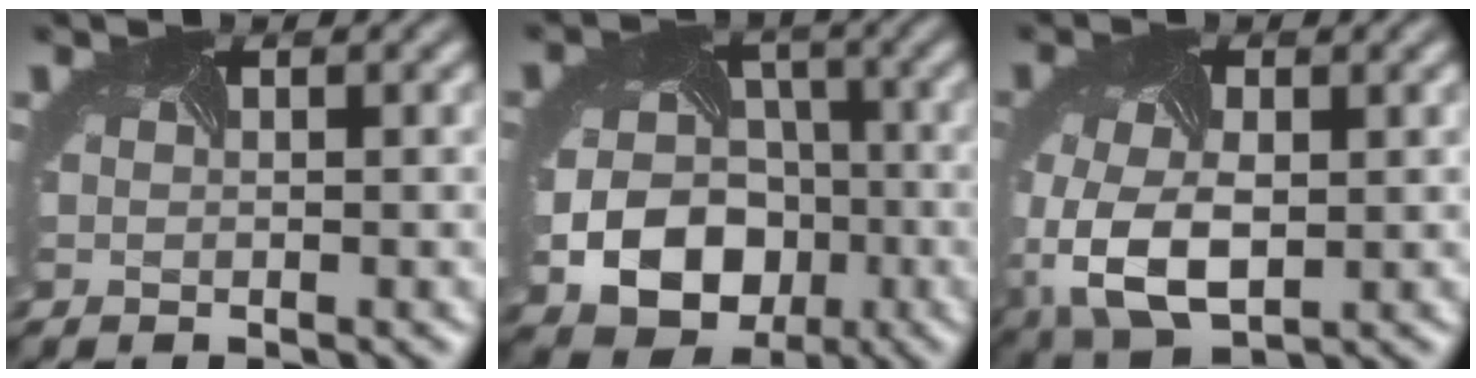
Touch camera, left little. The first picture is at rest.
{"total": 11.3, "force": [-3.7, 9.4, 5.1], "torque": [-0.079, -0.042, -0.064]}
{"total": 7.6, "force": [-1.9, 4.8, 5.6], "torque": [-0.158, -0.034, -0.022]}